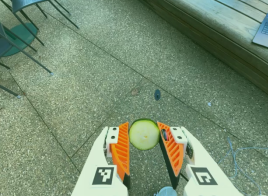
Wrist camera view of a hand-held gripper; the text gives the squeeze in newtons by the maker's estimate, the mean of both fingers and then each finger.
{"total": 7.0, "left": 6.9, "right": 7.2}